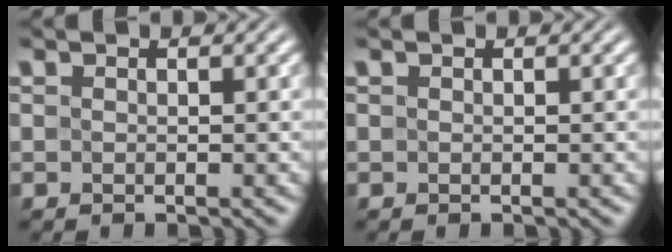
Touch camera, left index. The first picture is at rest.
{"total": 0.0}